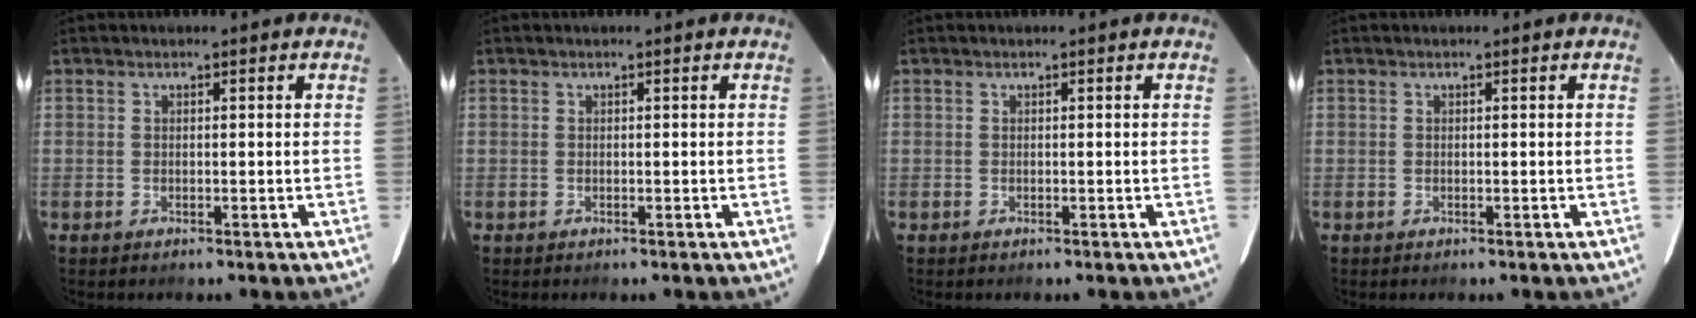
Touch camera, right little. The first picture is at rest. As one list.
[{"total": 0.0}, {"total": 0.0}, {"total": 0.0}]